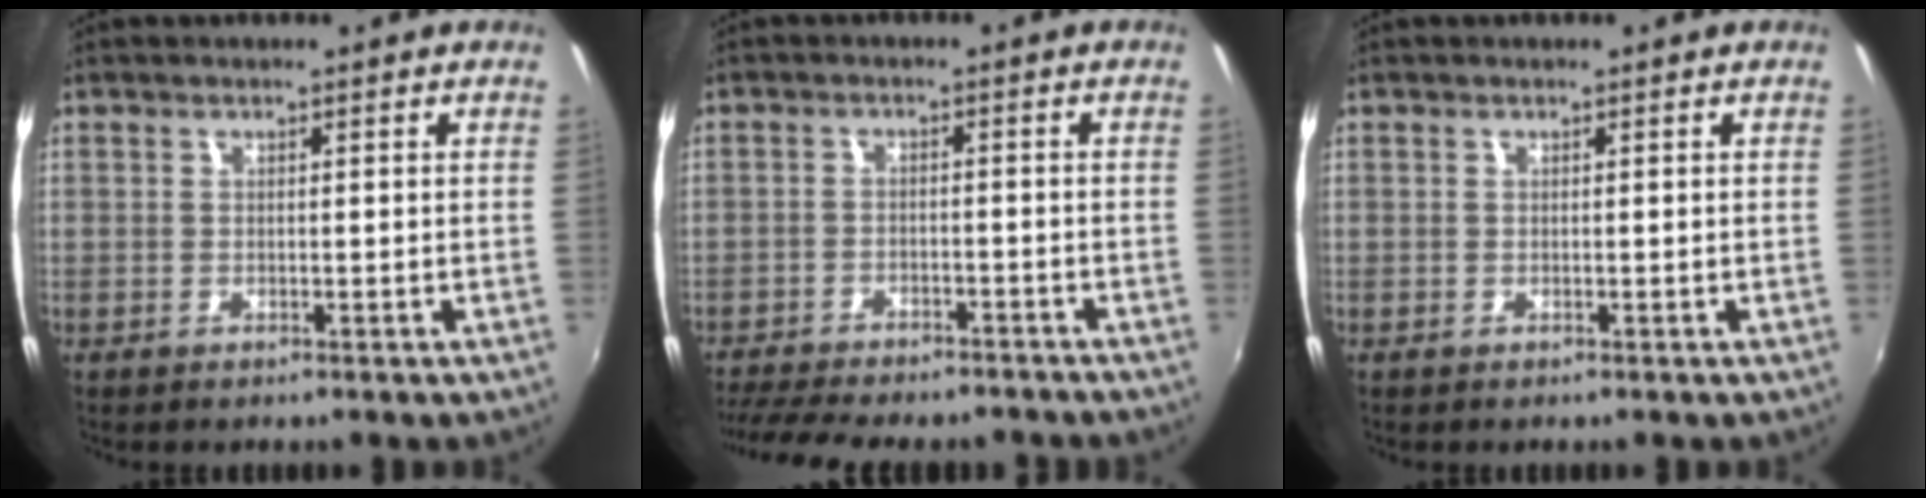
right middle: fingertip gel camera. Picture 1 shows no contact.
{"total": 15.1, "force": [-13.0, 3.7, 6.6], "torque": [-0.144, -0.028, -0.189]}
{"total": 0.0}